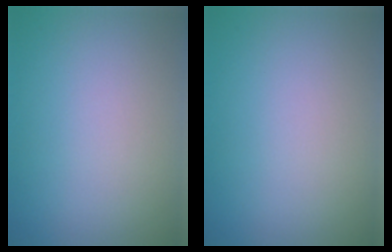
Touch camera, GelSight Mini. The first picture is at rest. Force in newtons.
{"total": 0.0}